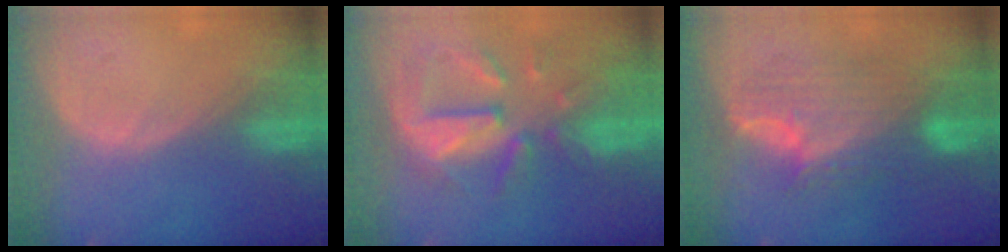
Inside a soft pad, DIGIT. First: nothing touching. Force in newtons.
{"total": 10.3, "press": 9.2, "slide": 4.5}
{"total": 8.6, "press": 8.6, "slide": 0.3}